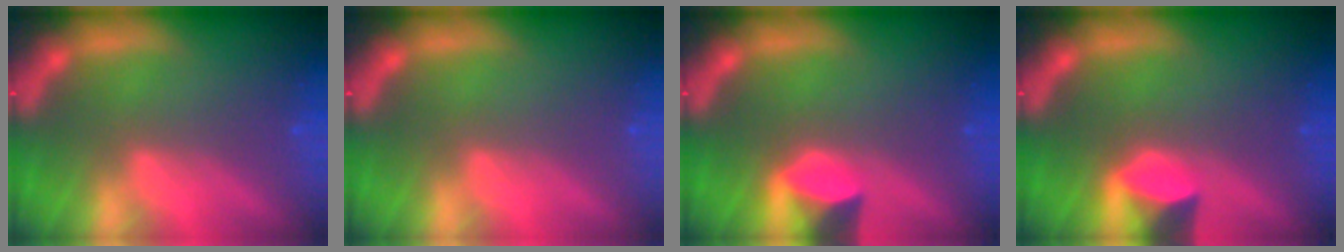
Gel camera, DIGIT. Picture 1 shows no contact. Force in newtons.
{"total": 0.0}
{"total": 3.0}
{"total": 3.0}